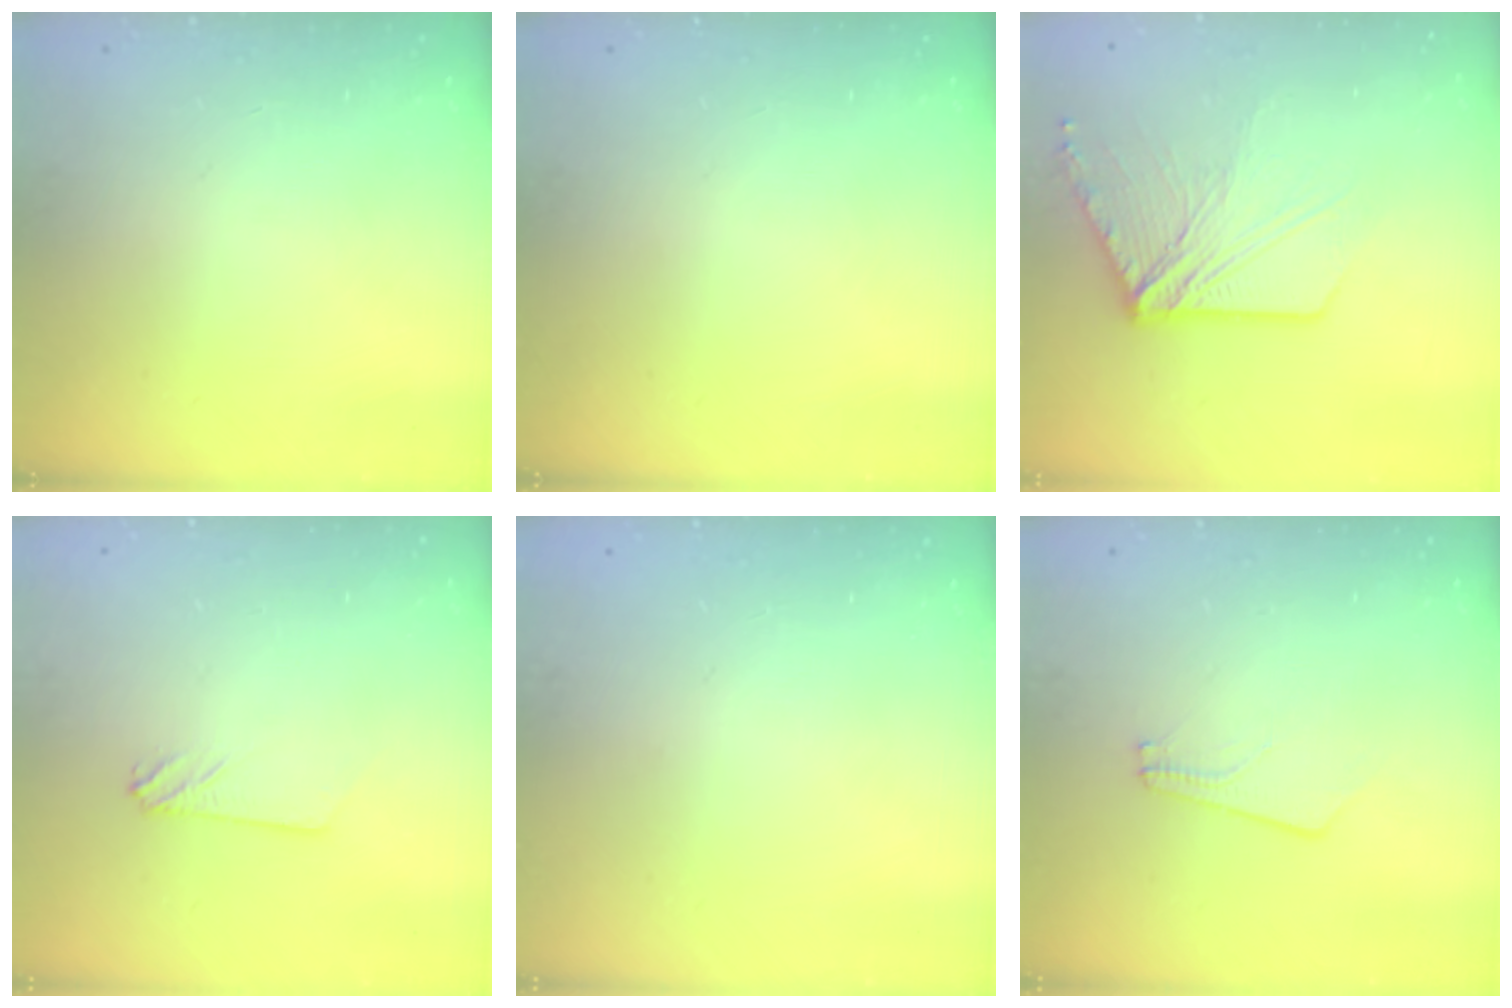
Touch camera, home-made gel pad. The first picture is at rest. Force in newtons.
{"total": 0.0}
{"total": 12.7, "press": 12.7, "slide": 1.1}
{"total": 2.7, "press": 2.7, "slide": 0.3}
{"total": 0.0}
{"total": 2.2, "press": 2.2, "slide": 0.3}